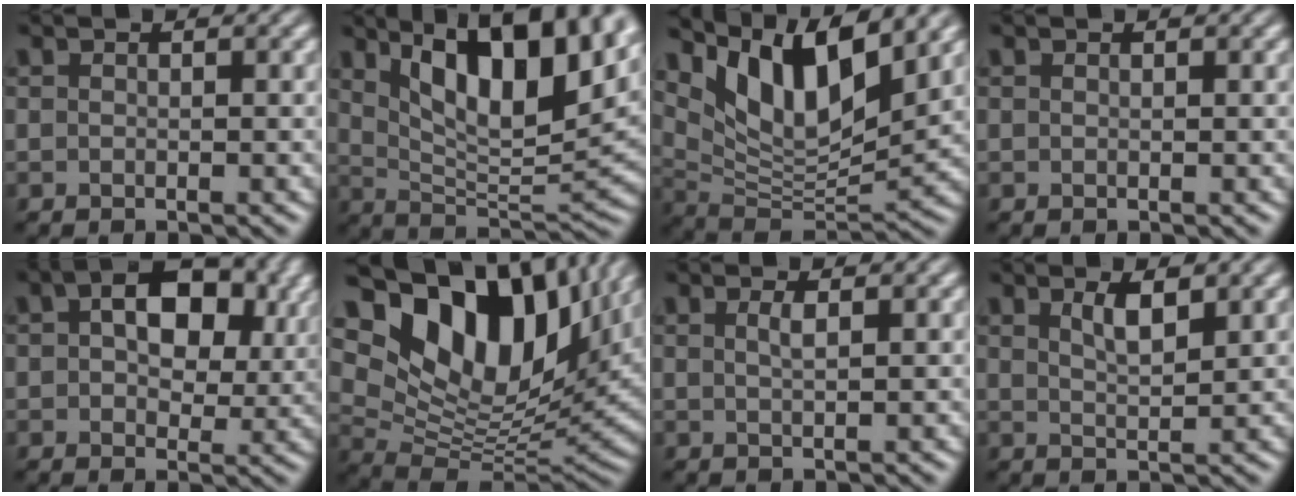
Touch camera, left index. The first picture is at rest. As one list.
[{"total": 11.4, "force": [5.7, 3.7, 9.2], "torque": [-0.140, 0.002, 0.099]}, {"total": 9.8, "force": [5.8, 3.4, 7.1], "torque": [-0.129, -0.011, 0.116]}, {"total": 0.0}, {"total": 9.3, "force": [2.7, 5.7, 6.8], "torque": [-0.088, 0.010, 0.030]}, {"total": 15.4, "force": [8.2, 8.4, 10.0], "torque": [-0.184, 0.023, 0.147]}, {"total": 1.2, "force": [0.5, 0.3, 1.1], "torque": [-0.017, 0.002, 0.007]}, {"total": 2.4, "force": [1.4, 0.6, 1.8], "torque": [-0.031, 0.000, 0.026]}]